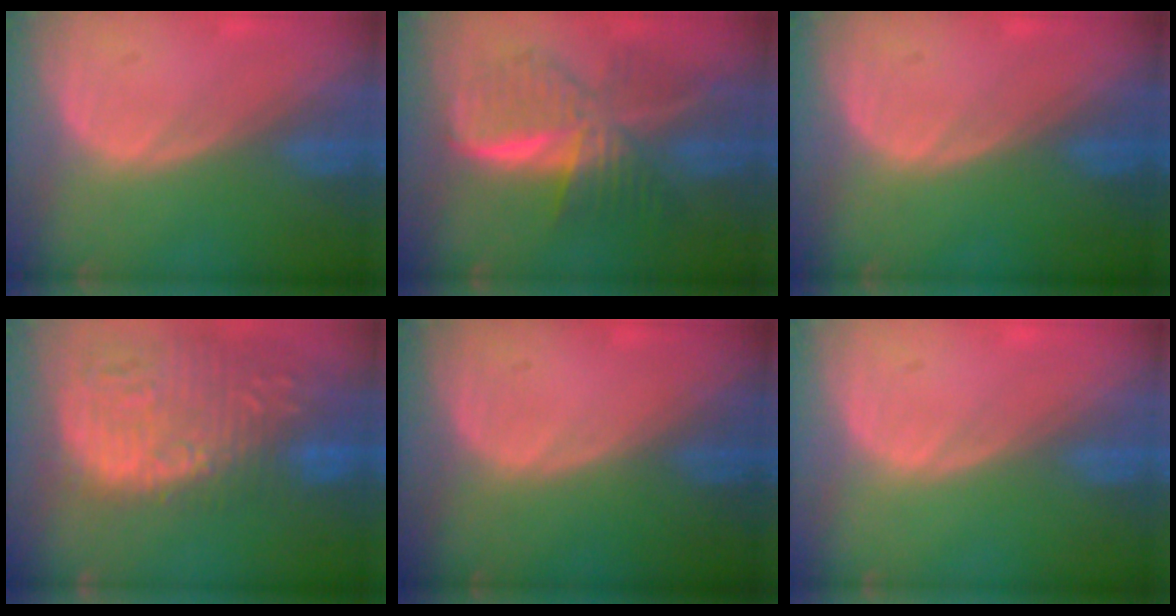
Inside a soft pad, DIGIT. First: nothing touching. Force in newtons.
{"total": 9.5, "press": 9.5, "slide": 0.6}
{"total": 0.0}
{"total": 16.0, "press": 13.2, "slide": 9.0}
{"total": 0.0}
{"total": 0.0}